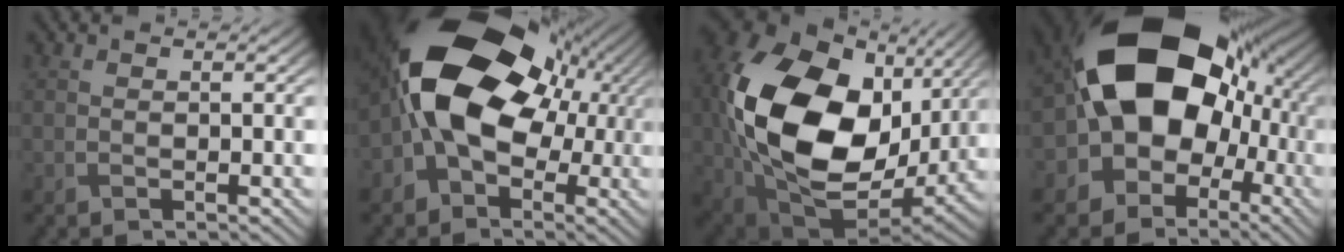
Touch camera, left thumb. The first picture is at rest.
{"total": 16.7, "force": [0.9, 12.1, 11.5], "torque": [-0.187, 0.000, 0.006]}
{"total": 22.1, "force": [2.7, 15.5, 15.5], "torque": [-0.392, -0.028, 0.066]}
{"total": 19.3, "force": [0.8, 14.7, 12.5], "torque": [-0.185, -0.021, 0.017]}